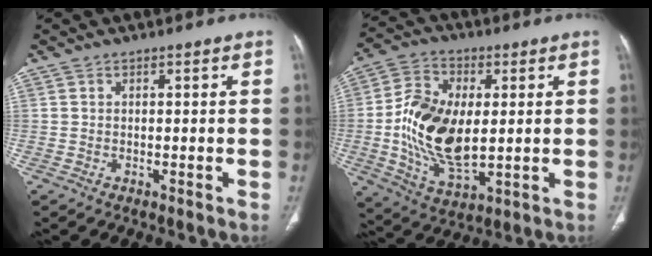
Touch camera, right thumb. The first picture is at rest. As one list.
[{"total": 16.8, "force": [-0.3, 9.6, 13.8], "torque": [-0.257, 0.000, -0.002]}]